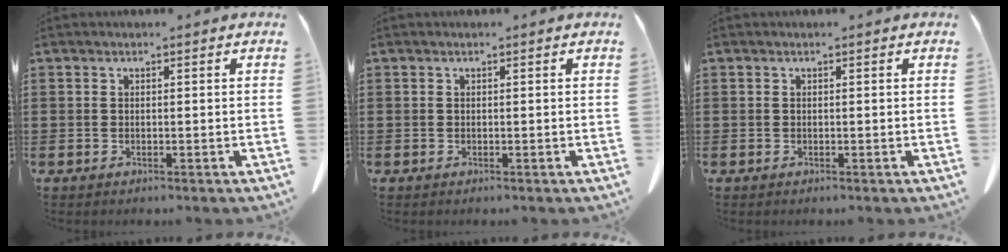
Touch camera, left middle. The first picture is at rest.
{"total": 0.0}
{"total": 0.0}